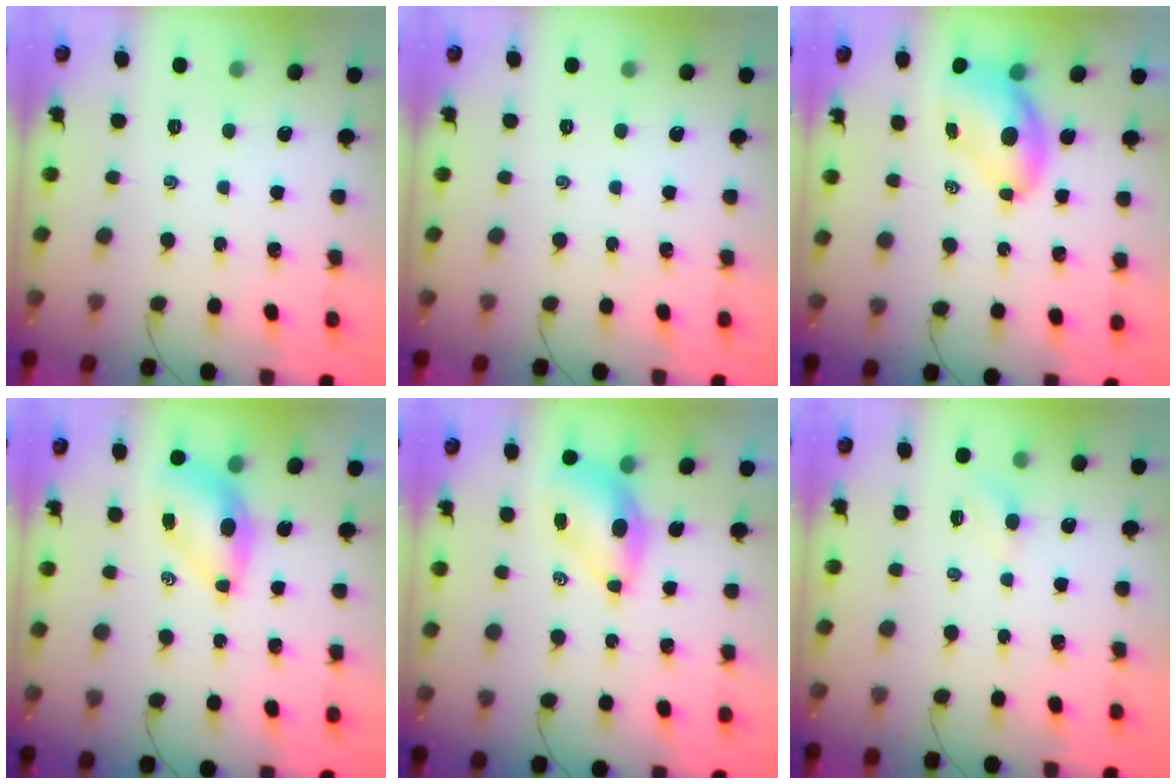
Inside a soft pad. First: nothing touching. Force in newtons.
{"total": 0.0}
{"total": 7.9, "press": 7.7, "slide": 1.7}
{"total": 6.6, "press": 6.5, "slide": 1.3}
{"total": 6.7, "press": 6.6, "slide": 1.2}
{"total": 3.2, "press": 3.1, "slide": 1.0}